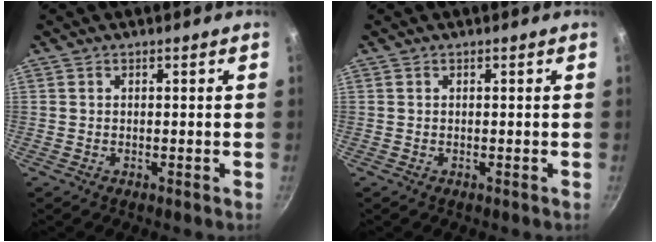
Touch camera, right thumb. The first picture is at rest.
{"total": 0.0}